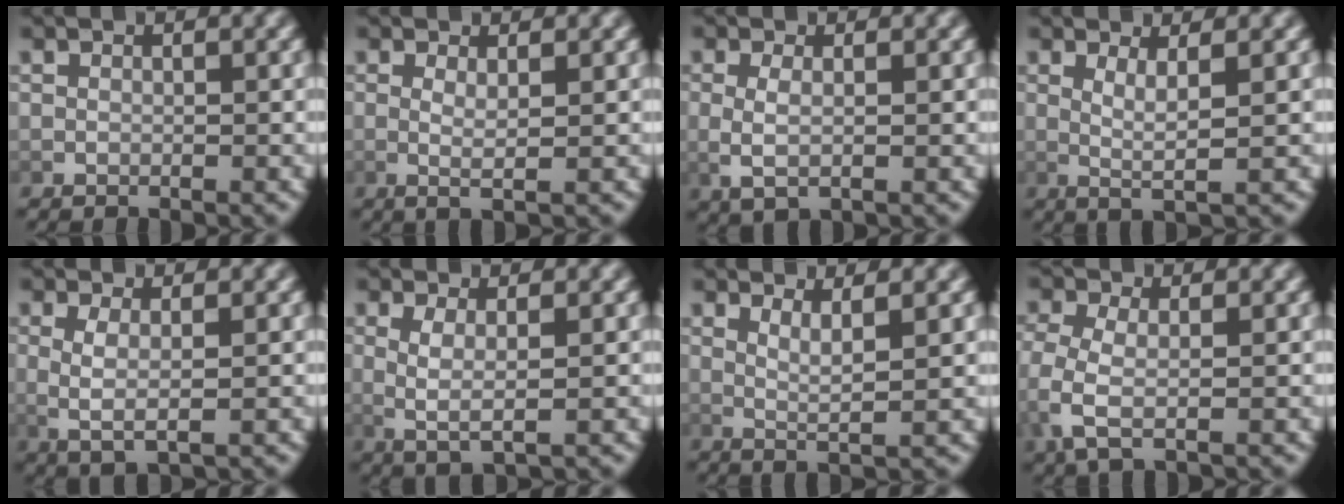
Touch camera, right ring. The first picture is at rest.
{"total": 1.8, "force": [0.3, 0.0, 1.8], "torque": [-0.039, -0.016, 0.012]}
{"total": 2.9, "force": [0.1, 1.4, 2.5], "torque": [-0.065, -0.011, 0.013]}
{"total": 3.0, "force": [0.8, 0.1, 2.9], "torque": [-0.051, -0.008, 0.020]}
{"total": 3.6, "force": [0.3, 1.5, 3.2], "torque": [-0.073, -0.011, 0.018]}
{"total": 3.4, "force": [0.4, 1.1, 3.2], "torque": [-0.067, -0.008, 0.018]}
{"total": 3.1, "force": [1.4, 0.2, 2.7], "torque": [-0.044, -0.008, 0.028]}
{"total": 3.7, "force": [0.2, 2.0, 3.0], "torque": [-0.090, -0.011, 0.010]}